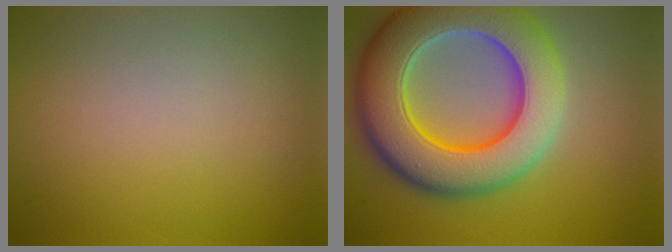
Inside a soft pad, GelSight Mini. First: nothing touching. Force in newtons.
{"total": 12.6, "press": 12.6, "slide": 0.6}